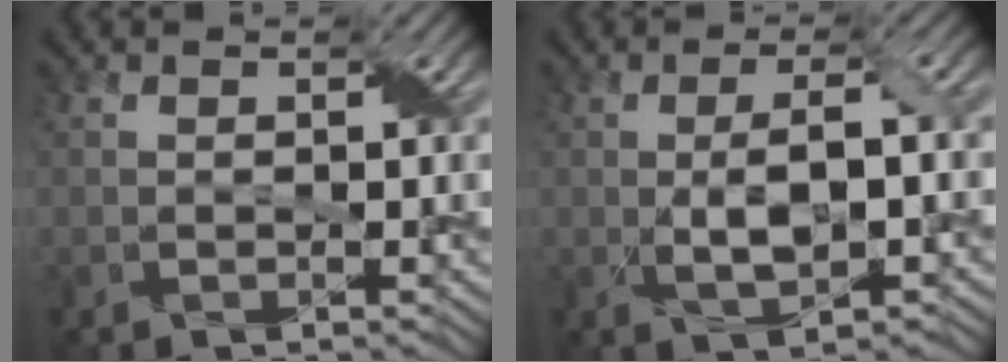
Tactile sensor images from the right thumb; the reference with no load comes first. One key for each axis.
{"total": 5.1, "fx": -0.6, "fy": 1.7, "fz": 4.8, "tx": -0.093, "ty": 0.001, "tz": -0.008}